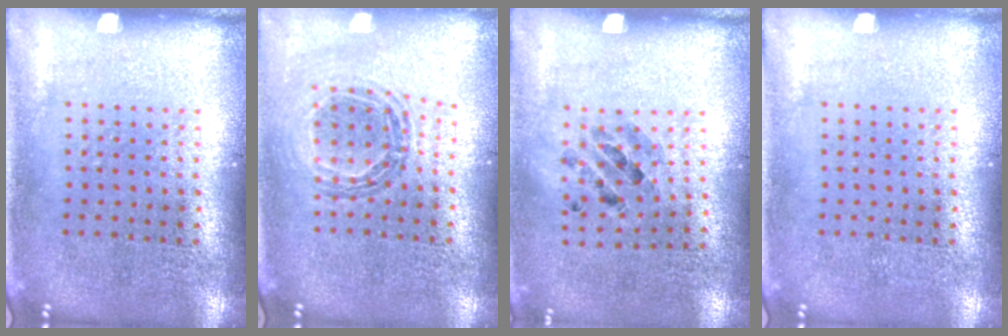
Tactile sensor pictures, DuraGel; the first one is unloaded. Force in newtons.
{"total": 0.8, "press": 0.8, "slide": 0.1}
{"total": 0.8, "press": 0.8, "slide": 0.1}
{"total": 0.0}